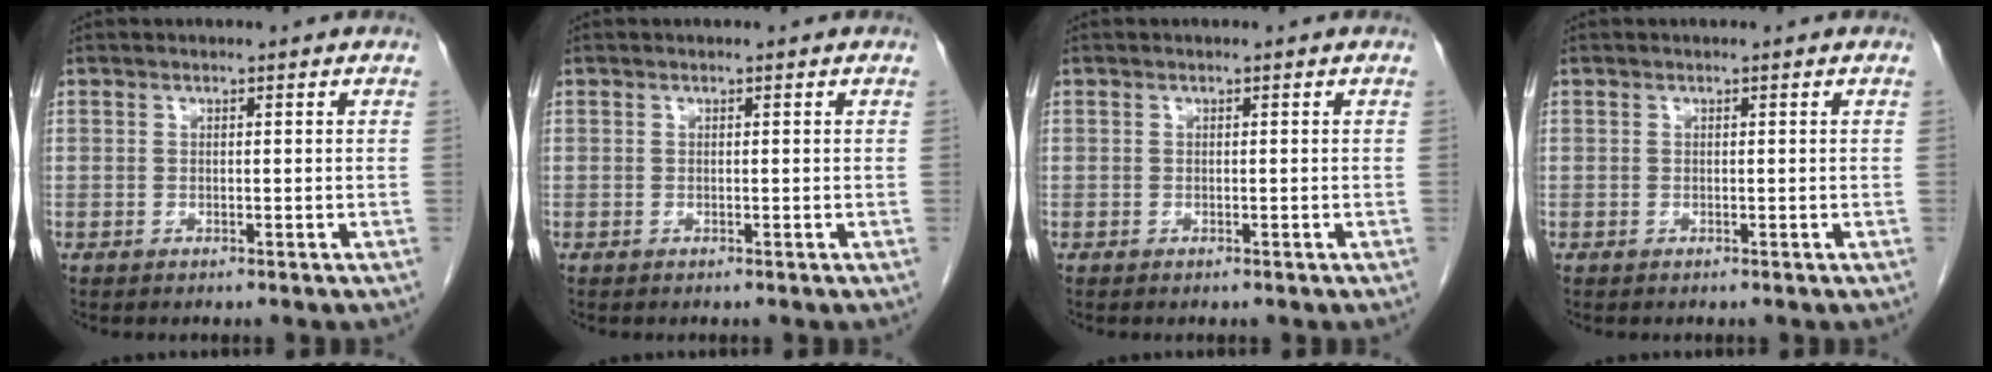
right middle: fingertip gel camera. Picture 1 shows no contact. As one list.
[{"total": 0.0}, {"total": 0.0}, {"total": 0.0}]